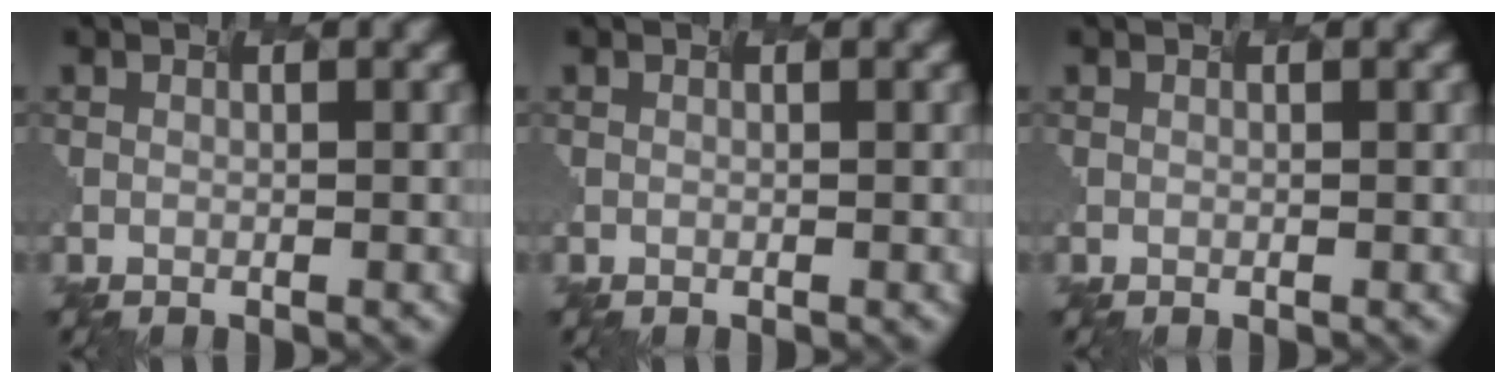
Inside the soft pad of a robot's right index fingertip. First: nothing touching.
{"total": 0.0}
{"total": 0.0}